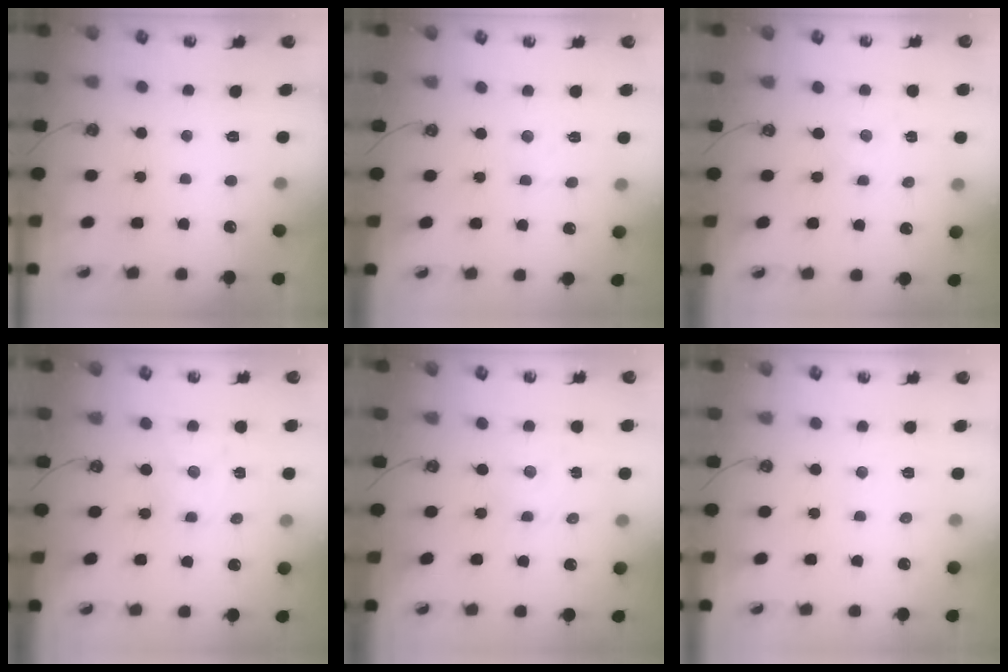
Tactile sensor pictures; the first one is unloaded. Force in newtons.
{"total": 2.5, "press": 2.4, "slide": 0.5}
{"total": 0.0}
{"total": 2.4, "press": 2.3, "slide": 0.5}
{"total": 2.3, "press": 2.3, "slide": 0.3}
{"total": 5.6, "press": 5.6, "slide": 0.6}